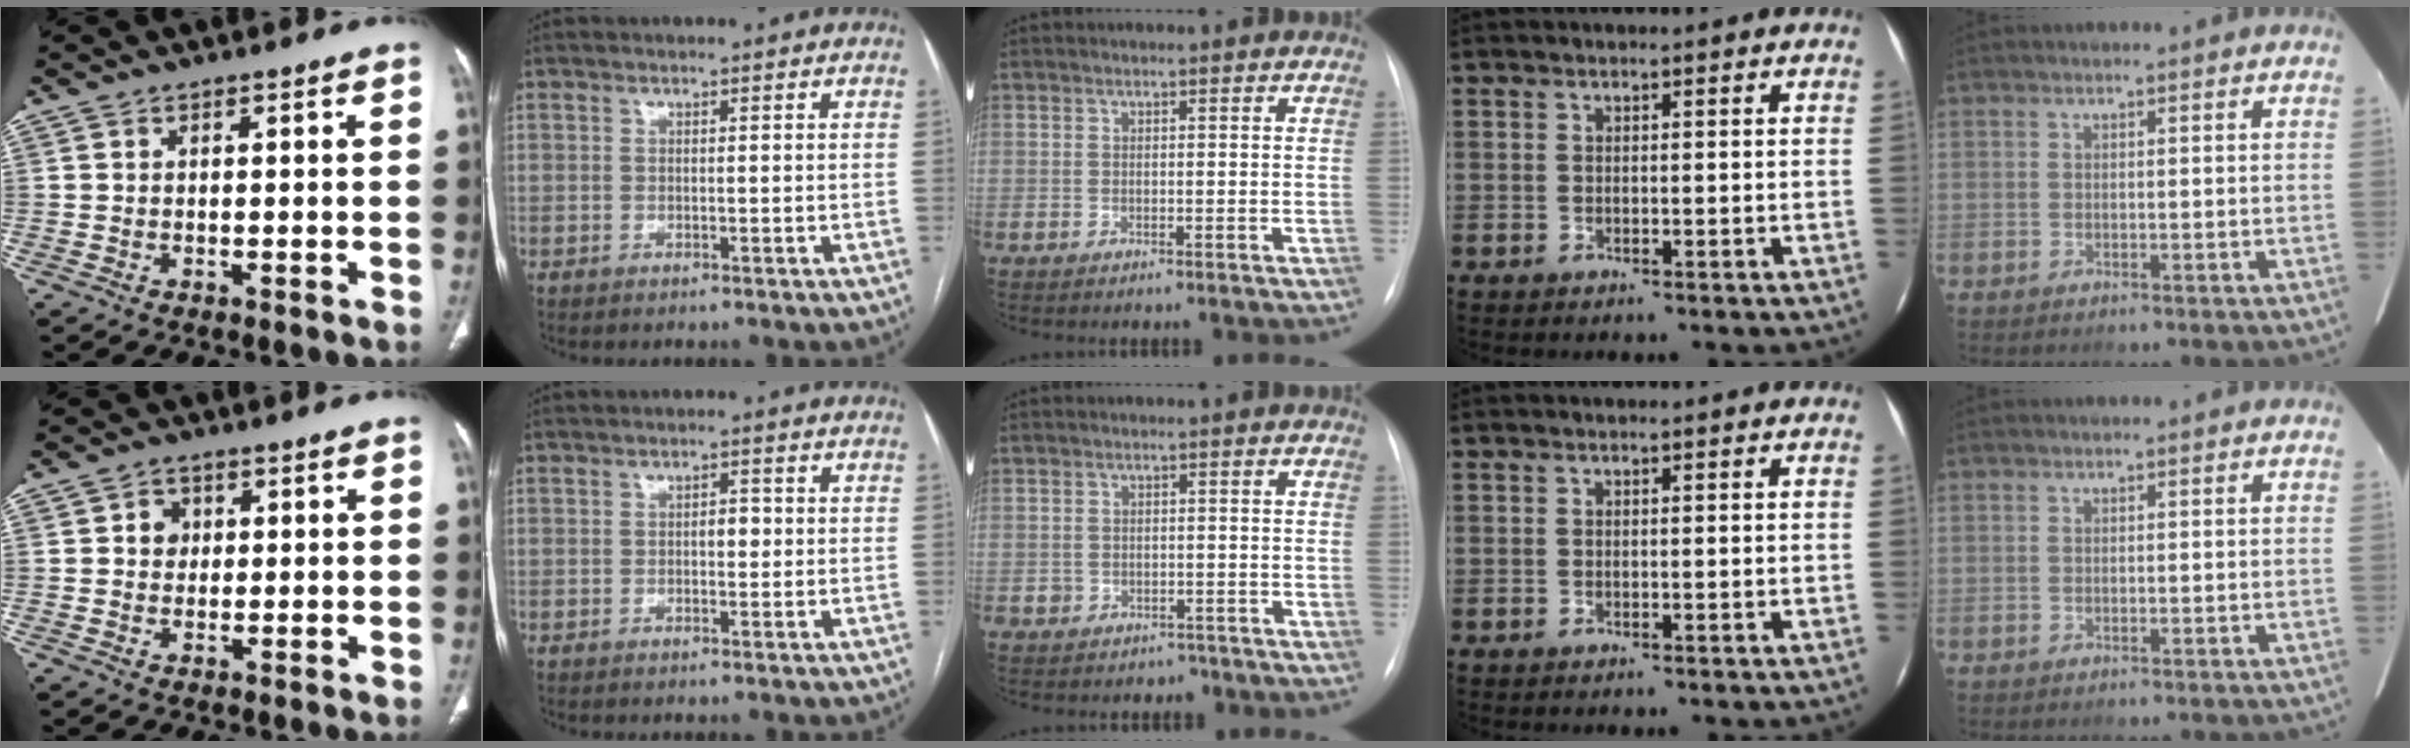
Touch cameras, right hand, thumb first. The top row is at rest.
{"thumb": {"total": 3.0, "force": [0.6, 2.7, 1.2], "torque": [-0.002, 0.002, 0.008]}, "index": {"total": 2.0, "force": [0.0, 1.0, 1.8], "torque": [-0.026, 0.004, -0.001]}, "middle": {"total": 2.7, "force": [-1.7, 2.1, -0.2], "torque": [0.003, 0.015, -0.025]}}